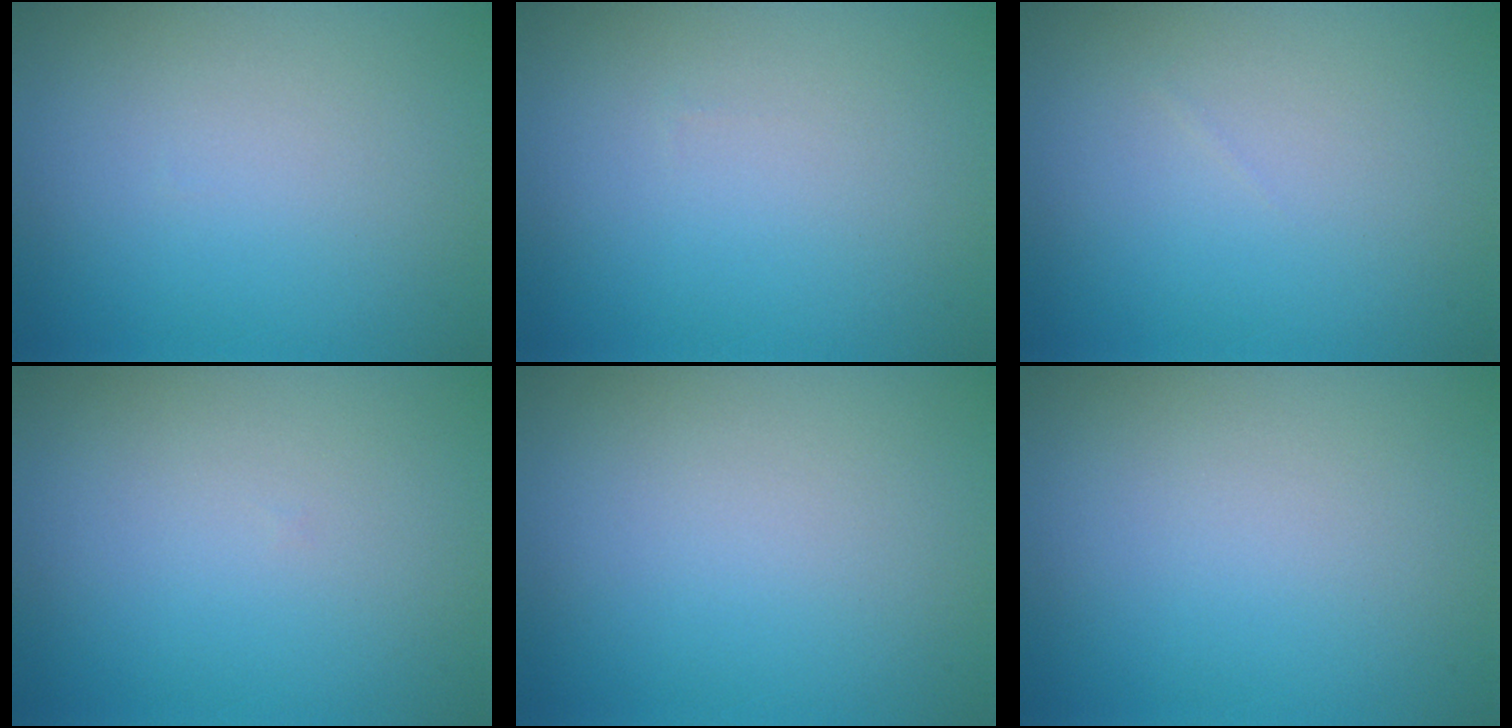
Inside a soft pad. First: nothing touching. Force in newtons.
{"total": 0.0}
{"total": 0.0}
{"total": 0.0}
{"total": 0.0}
{"total": 0.0}